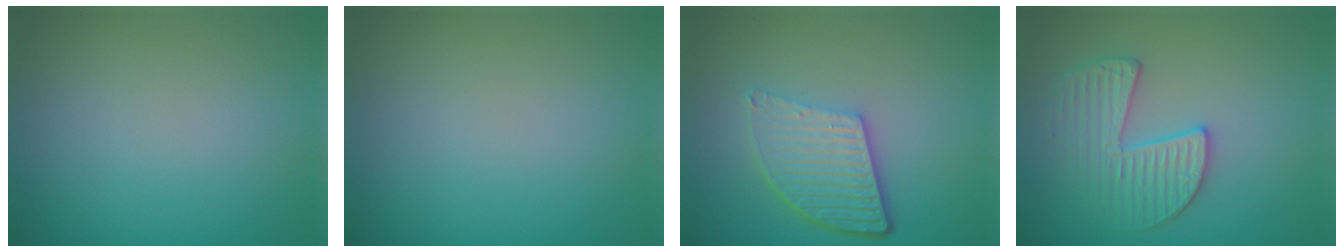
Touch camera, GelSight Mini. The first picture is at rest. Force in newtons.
{"total": 0.0}
{"total": 5.6, "press": 3.9, "slide": 4.0}
{"total": 3.3, "press": 3.2, "slide": 0.6}